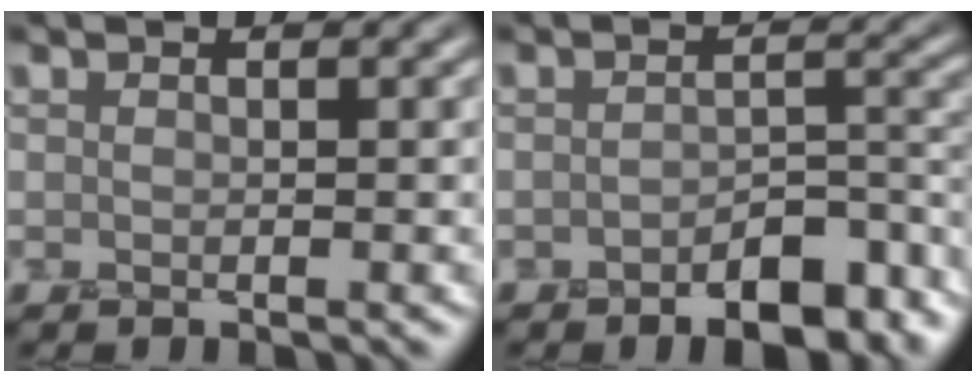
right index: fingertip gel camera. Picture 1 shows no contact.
{"total": 6.5, "force": [-4.1, 2.9, 4.1], "torque": [-0.045, -0.003, -0.059]}